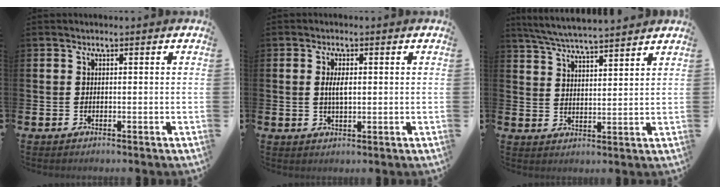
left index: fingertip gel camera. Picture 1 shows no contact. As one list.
[{"total": 2.7, "force": [0.5, 1.1, 2.4], "torque": [-0.039, 0.001, 0.004]}, {"total": 5.9, "force": [5.7, 0.0, 1.2], "torque": [-0.049, -0.028, 0.104]}]